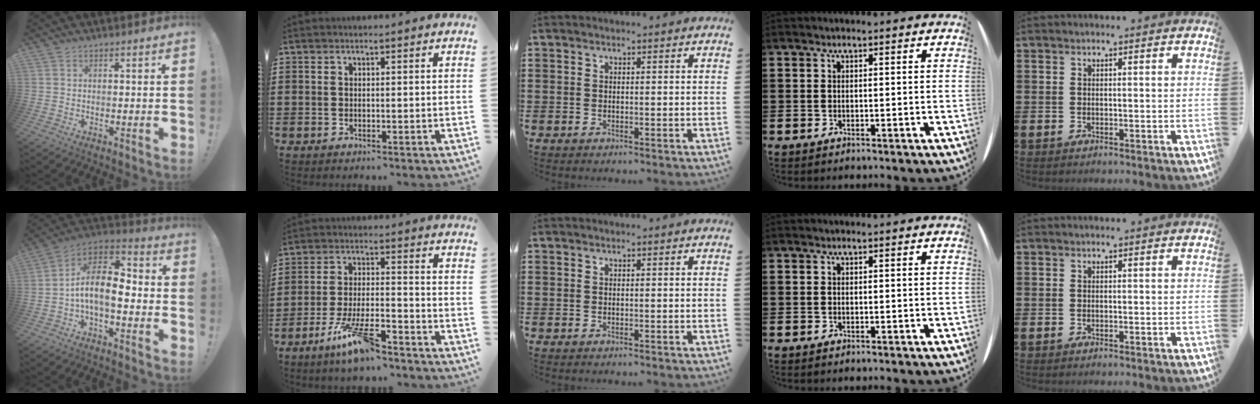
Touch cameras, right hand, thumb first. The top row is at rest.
{"thumb": {"total": 13.5, "force": [-1.6, 6.8, 11.6], "torque": [-0.225, 0.010, -0.026]}, "index": {"total": 9.7, "force": [-6.7, 2.0, 6.8], "torque": [-0.141, 0.004, -0.125]}}